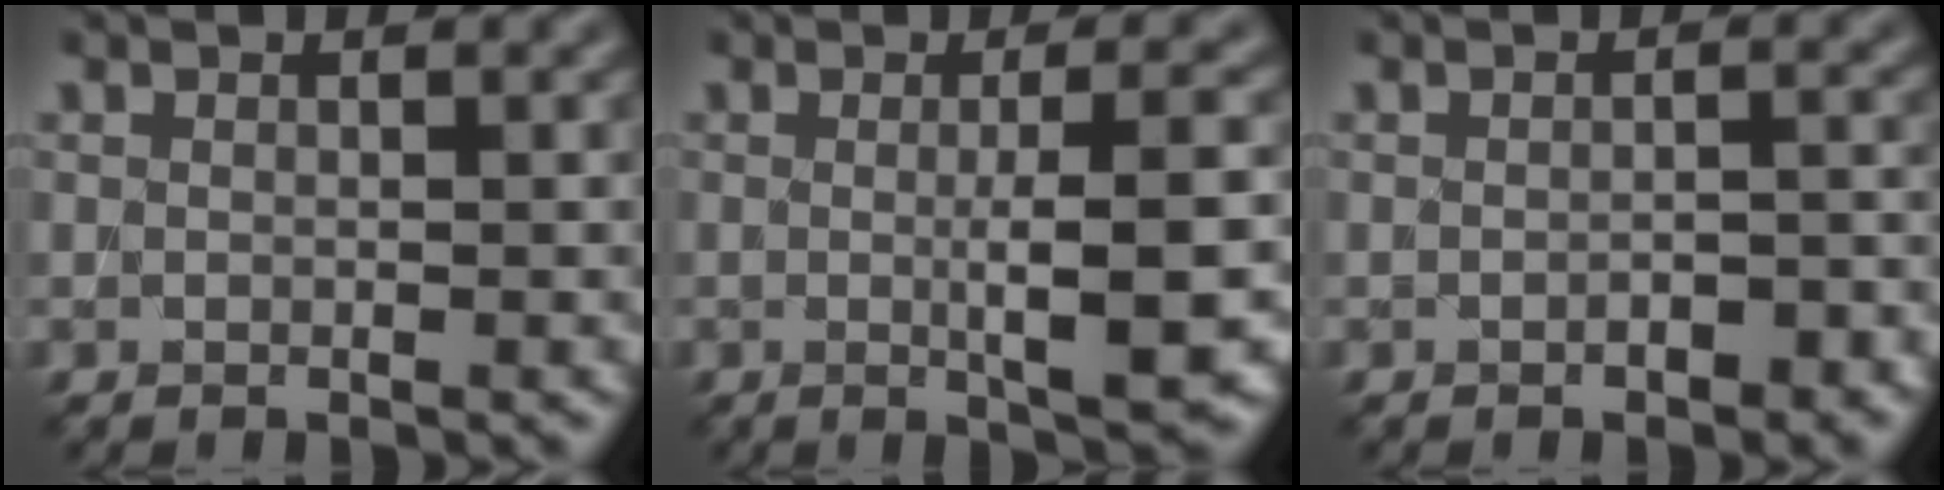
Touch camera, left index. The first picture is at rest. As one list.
[{"total": 5.5, "force": [-0.4, 1.0, 5.4], "torque": [-0.076, -0.001, -0.002]}, {"total": 2.0, "force": [-1.1, 0.7, 1.5], "torque": [-0.027, 0.001, -0.012]}]